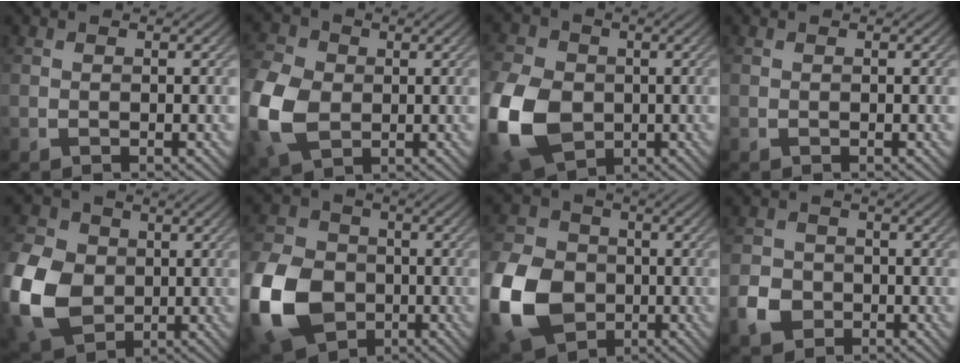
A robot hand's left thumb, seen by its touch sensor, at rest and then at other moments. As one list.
[{"total": 11.2, "force": [-1.2, 8.4, 7.3], "torque": [-0.220, -0.011, -0.030]}, {"total": 15.2, "force": [-3.3, 11.1, 9.9], "torque": [-0.273, -0.022, -0.071]}, {"total": 0.0}, {"total": 14.1, "force": [-1.6, 11.2, 8.4], "torque": [-0.250, -0.015, -0.040]}, {"total": 16.1, "force": [-4.8, 12.1, 9.5], "torque": [-0.263, -0.035, -0.102]}, {"total": 15.7, "force": [-4.3, 12.1, 9.1], "torque": [-0.258, -0.031, -0.092]}, {"total": 4.4, "force": [-1.8, 3.6, 1.6], "torque": [-0.037, -0.005, -0.043]}]